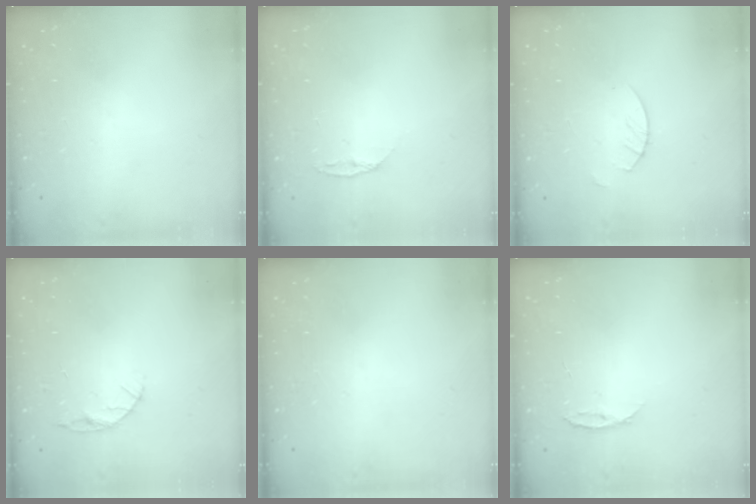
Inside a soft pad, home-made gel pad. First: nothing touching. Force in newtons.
{"total": 4.1, "press": 4.1, "slide": 0.5}
{"total": 2.7, "press": 2.7, "slide": 0.2}
{"total": 5.1, "press": 5.1, "slide": 0.5}
{"total": 0.0}
{"total": 4.0, "press": 4.0, "slide": 0.4}